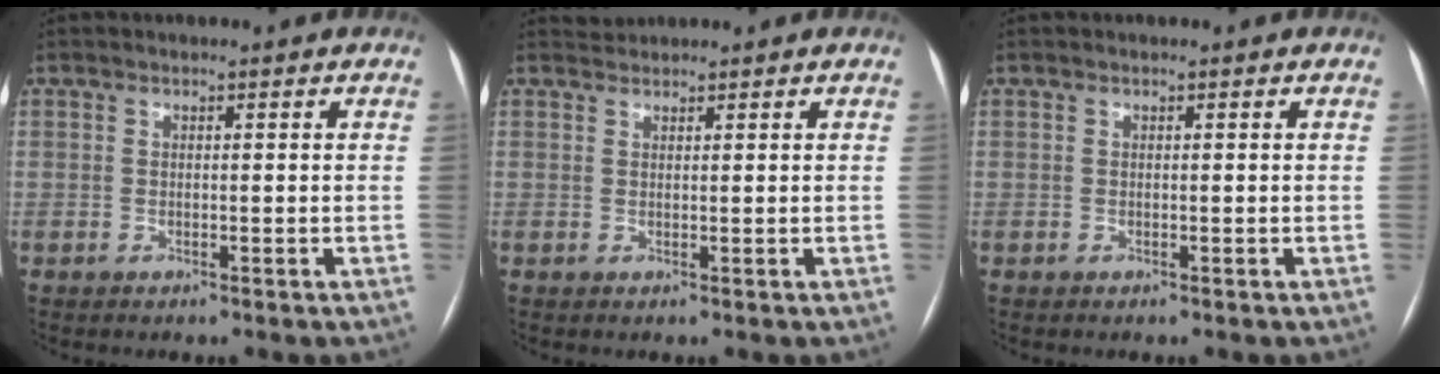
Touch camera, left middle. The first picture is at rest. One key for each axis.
{"total": 1.1, "fx": 1.0, "fy": 0.0, "fz": -0.5, "tx": -0.001, "ty": 0.009, "tz": 0.021}
{"total": 0.0}